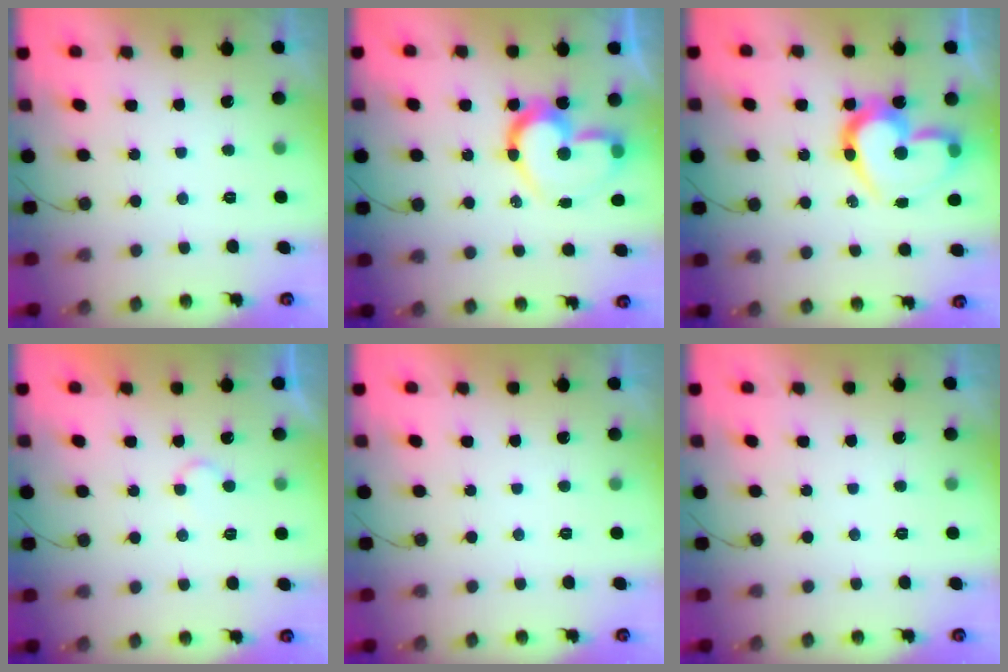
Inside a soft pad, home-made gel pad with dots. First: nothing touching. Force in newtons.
{"total": 16.2, "press": 16.1, "slide": 1.5}
{"total": 18.5, "press": 18.4, "slide": 1.6}
{"total": 5.6, "press": 5.5, "slide": 0.4}
{"total": 1.8, "press": 1.8, "slide": 0.1}
{"total": 0.0}